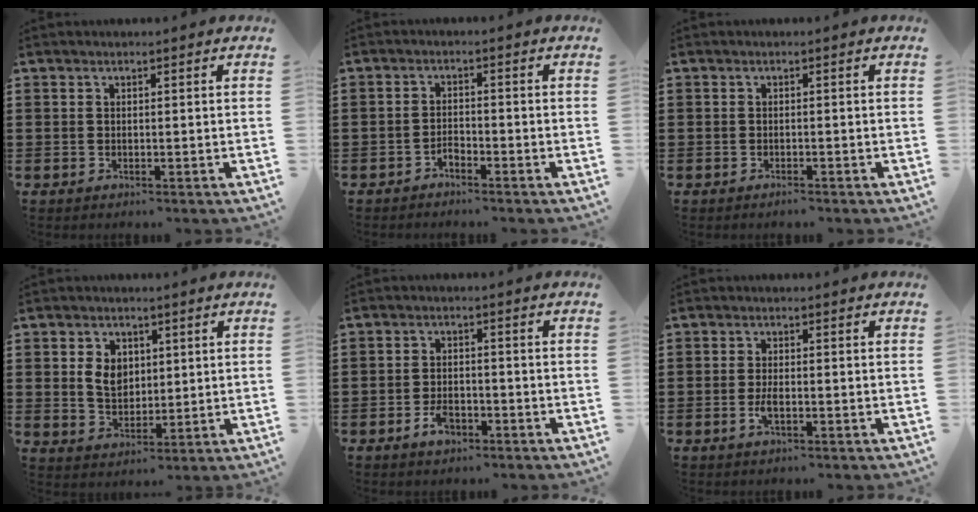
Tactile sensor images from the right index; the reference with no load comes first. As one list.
[{"total": 1.7, "force": [-1.5, 0.6, 0.4], "torque": [-0.014, 0.001, -0.032]}, {"total": 0.7, "force": [-0.6, 0.1, 0.3], "torque": [-0.008, -0.003, -0.012]}, {"total": 5.0, "force": [1.1, 3.8, 3.0], "torque": [-0.071, 0.012, 0.018]}, {"total": 3.4, "force": [-1.9, 1.8, 2.1], "torque": [-0.045, -0.001, -0.039]}, {"total": 2.4, "force": [-0.8, 0.8, 2.2], "torque": [-0.048, -0.002, -0.016]}]